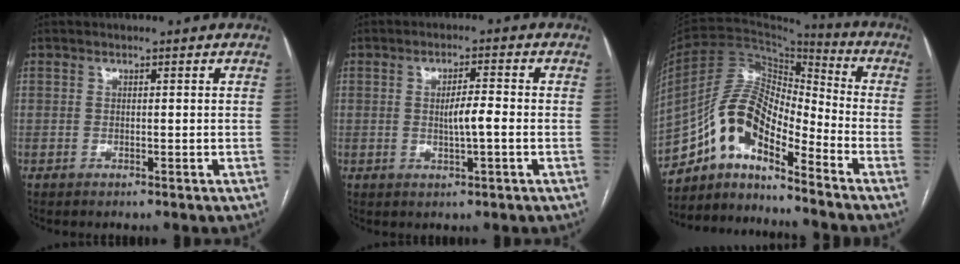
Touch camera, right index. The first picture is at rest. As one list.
[{"total": 4.1, "force": [-0.4, 0.4, 4.1], "torque": [-0.070, 0.001, -0.004]}, {"total": 13.5, "force": [-9.5, 3.9, 8.8], "torque": [-0.164, 0.036, -0.170]}]